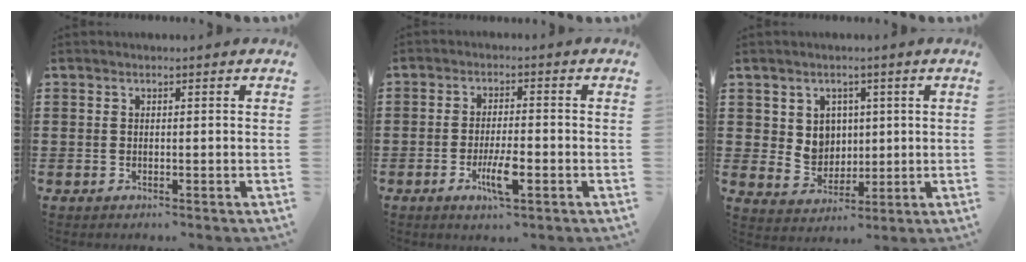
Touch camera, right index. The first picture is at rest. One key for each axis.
{"total": 5.7, "fx": -2.2, "fy": 1.4, "fz": 5.1, "tx": -0.102, "ty": -0.008, "tz": -0.042}
{"total": 4.8, "fx": 1.8, "fy": 4.2, "fz": 1.6, "tx": -0.043, "ty": 0.003, "tz": 0.031}